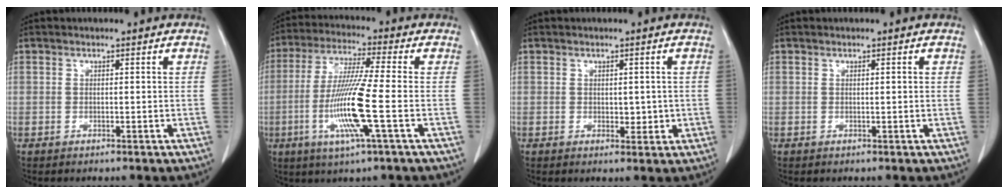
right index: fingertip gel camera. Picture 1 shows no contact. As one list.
[{"total": 12.2, "force": [-3.0, -0.6, 11.8], "torque": [-0.241, -0.017, -0.066]}, {"total": 2.4, "force": [0.0, 1.5, 1.8], "torque": [-0.019, -0.001, 0.006]}, {"total": 0.6, "force": [0.2, 0.0, 0.5], "torque": [-0.010, 0.000, 0.003]}]